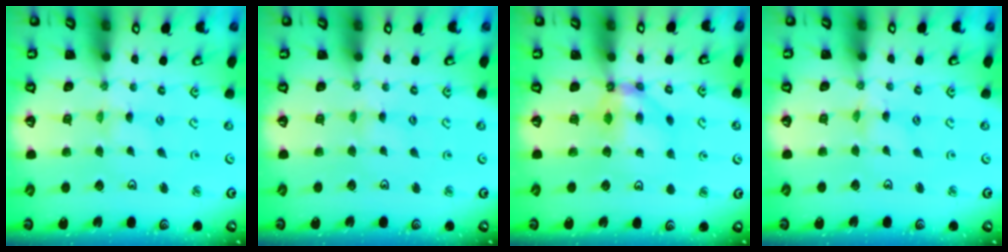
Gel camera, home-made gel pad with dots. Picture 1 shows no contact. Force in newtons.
{"total": 2.9, "press": 2.9, "slide": 0.3}
{"total": 6.7, "press": 6.7, "slide": 0.6}
{"total": 1.1, "press": 1.1, "slide": 0.2}